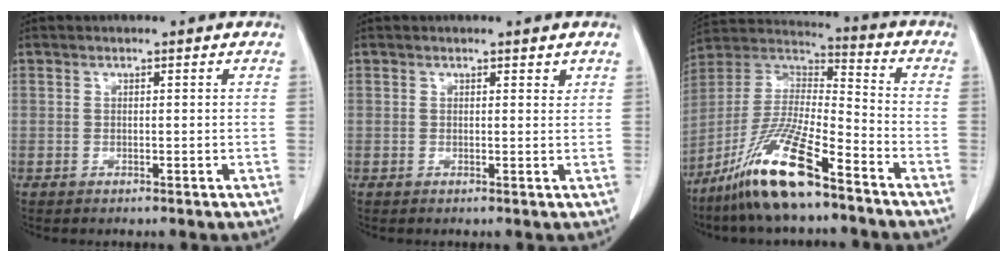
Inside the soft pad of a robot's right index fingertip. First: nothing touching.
{"total": 0.9, "force": [0.7, 0.2, 0.4], "torque": [-0.006, -0.003, 0.008]}
{"total": 15.8, "force": [-10.6, 1.8, 11.6], "torque": [-0.246, -0.015, -0.200]}